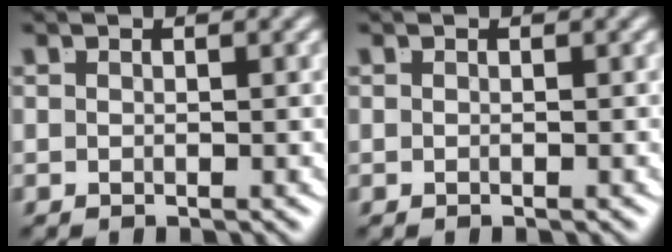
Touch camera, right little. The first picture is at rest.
{"total": 0.0}